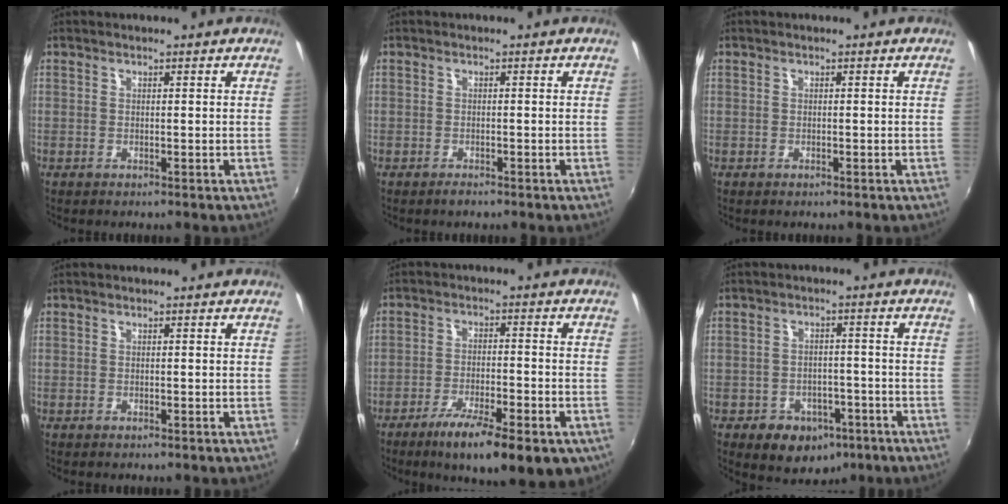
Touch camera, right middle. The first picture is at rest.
{"total": 1.0, "force": [-0.9, 0.4, 0.4], "torque": [-0.007, -0.003, -0.017]}
{"total": 0.0}
{"total": 0.0}
{"total": 15.0, "force": [-9.0, 4.1, 11.3], "torque": [-0.192, -0.035, -0.133]}
{"total": 10.2, "force": [-5.6, 7.2, 4.4], "torque": [-0.096, 0.012, -0.056]}